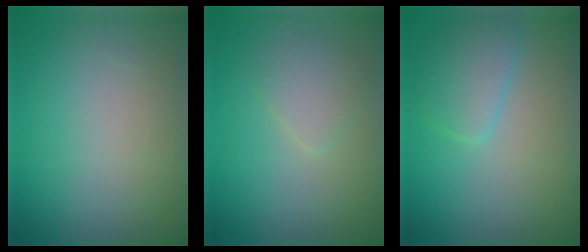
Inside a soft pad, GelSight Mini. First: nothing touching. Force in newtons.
{"total": 1.9, "press": 1.9, "slide": 0.1}
{"total": 2.7, "press": 2.7, "slide": 0.1}